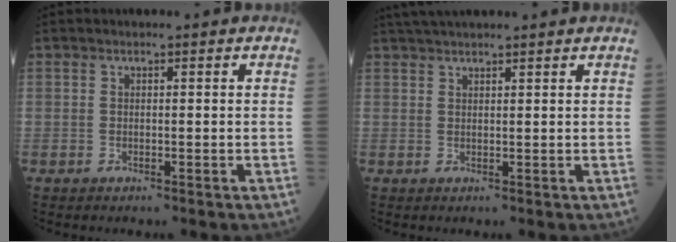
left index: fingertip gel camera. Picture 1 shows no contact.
{"total": 5.9, "force": [5.2, -0.6, 2.7], "torque": [-0.042, 0.034, 0.086]}